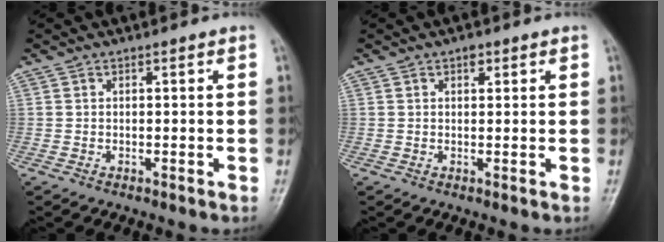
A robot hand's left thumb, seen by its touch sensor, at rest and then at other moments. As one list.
[{"total": 1.5, "force": [0.8, 0.9, 0.9], "torque": [-0.006, -0.001, 0.009]}]